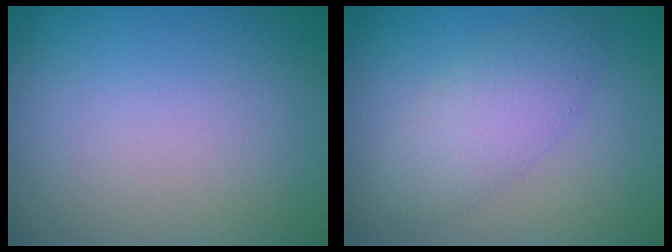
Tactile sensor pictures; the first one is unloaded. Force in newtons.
{"total": 3.8, "press": 3.8, "slide": 0.1}